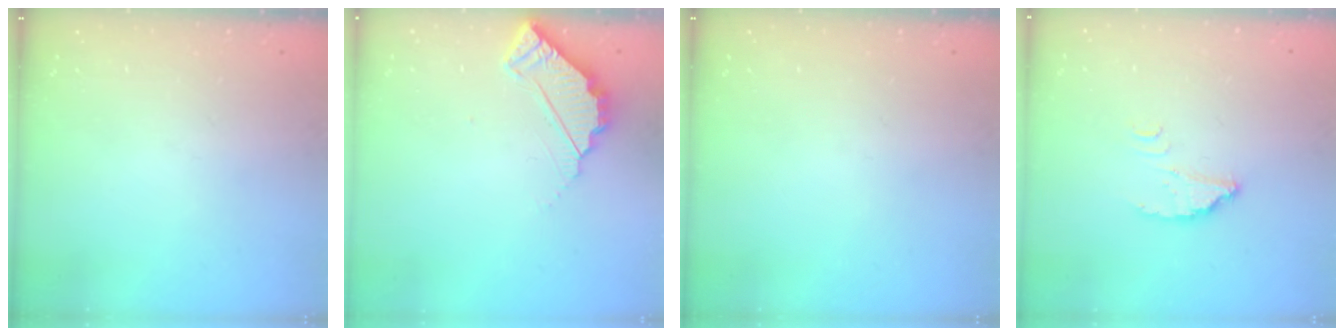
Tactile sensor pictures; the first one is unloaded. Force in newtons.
{"total": 4.7, "press": 4.7, "slide": 0.4}
{"total": 0.0}
{"total": 2.6, "press": 2.6, "slide": 0.2}